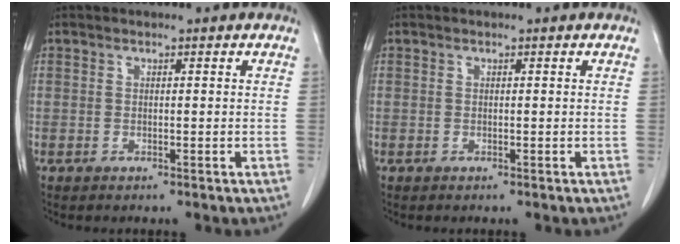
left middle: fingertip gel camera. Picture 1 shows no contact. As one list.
[{"total": 0.0}]